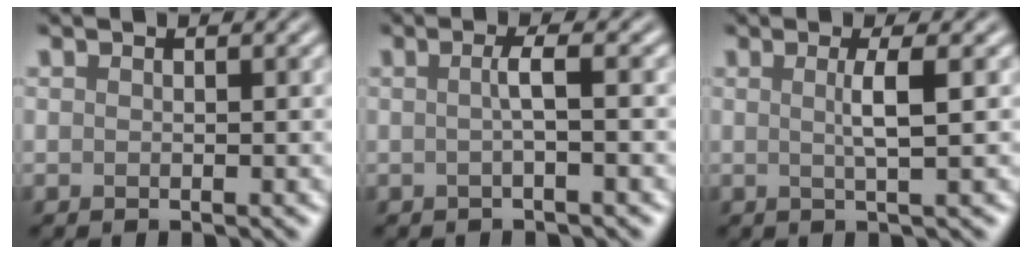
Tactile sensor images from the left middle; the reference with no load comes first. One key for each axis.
{"total": 1.9, "fx": 0.0, "fy": 0.3, "fz": 1.9, "tx": -0.034, "ty": 0.002, "tz": -0.005}
{"total": 2.5, "fx": 0.3, "fy": 0.5, "fz": 2.4, "tx": -0.041, "ty": 0.003, "tz": -0.001}